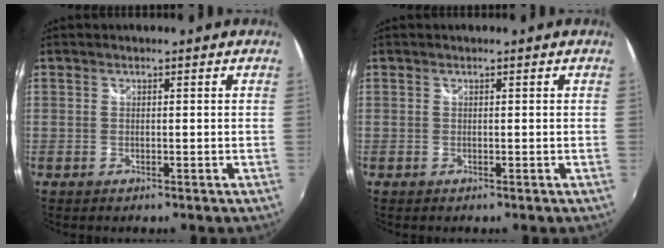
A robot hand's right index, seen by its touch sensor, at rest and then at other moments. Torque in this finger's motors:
{"motor_torque": [0.01, 0.01, 0.00, 0.00]}